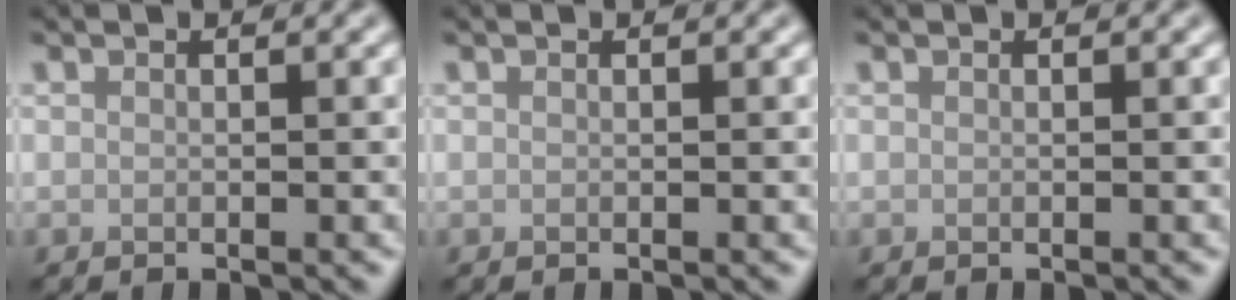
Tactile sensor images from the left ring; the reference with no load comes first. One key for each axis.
{"total": 0.0}
{"total": 0.0}